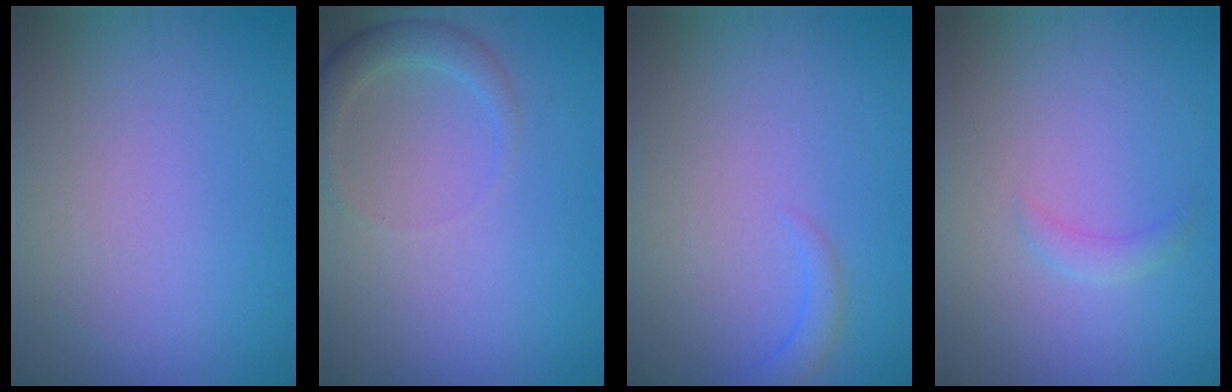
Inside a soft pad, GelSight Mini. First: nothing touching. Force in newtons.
{"total": 2.2, "press": 2.2, "slide": 0.2}
{"total": 1.4, "press": 1.4, "slide": 0.2}
{"total": 1.1, "press": 1.1, "slide": 0.1}